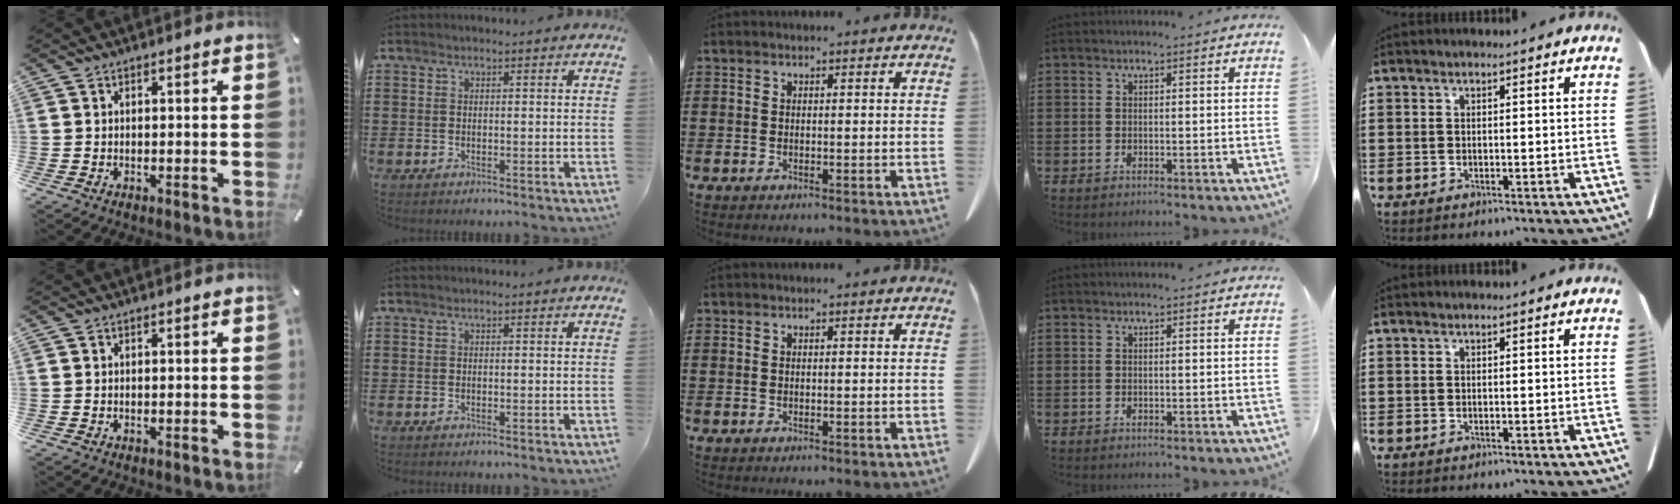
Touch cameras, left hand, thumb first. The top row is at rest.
{}